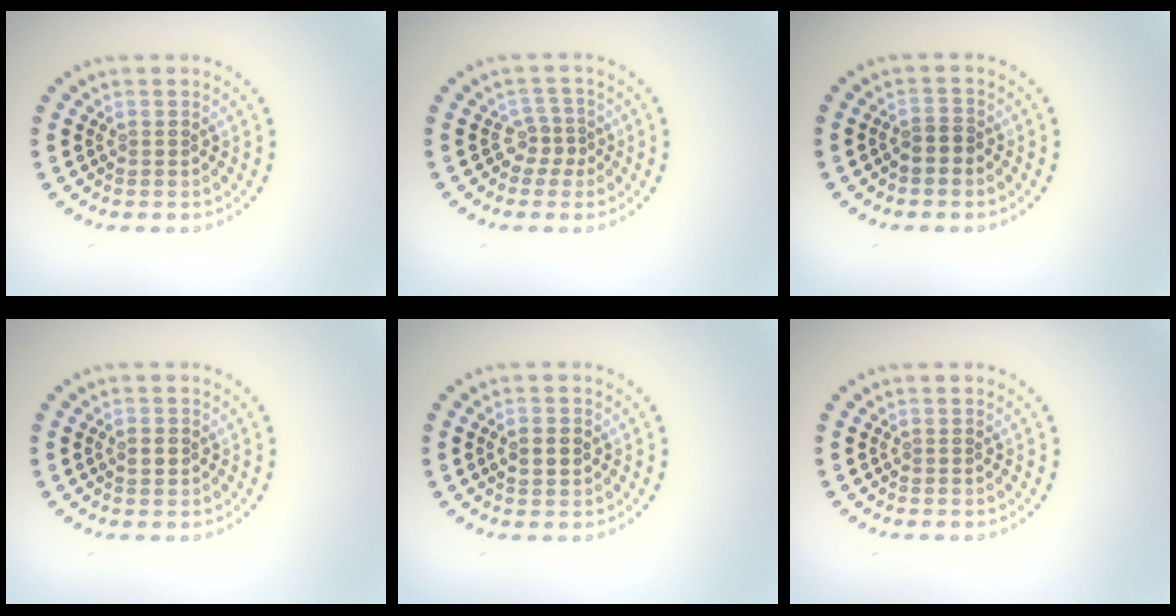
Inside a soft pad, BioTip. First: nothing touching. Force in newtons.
{"total": 1.7, "press": 1.2, "slide": 1.3}
{"total": 1.6, "press": 1.4, "slide": 0.8}
{"total": 1.2, "press": 1.1, "slide": 0.1}
{"total": 2.4, "press": 2.4, "slide": 0.1}
{"total": 0.0}